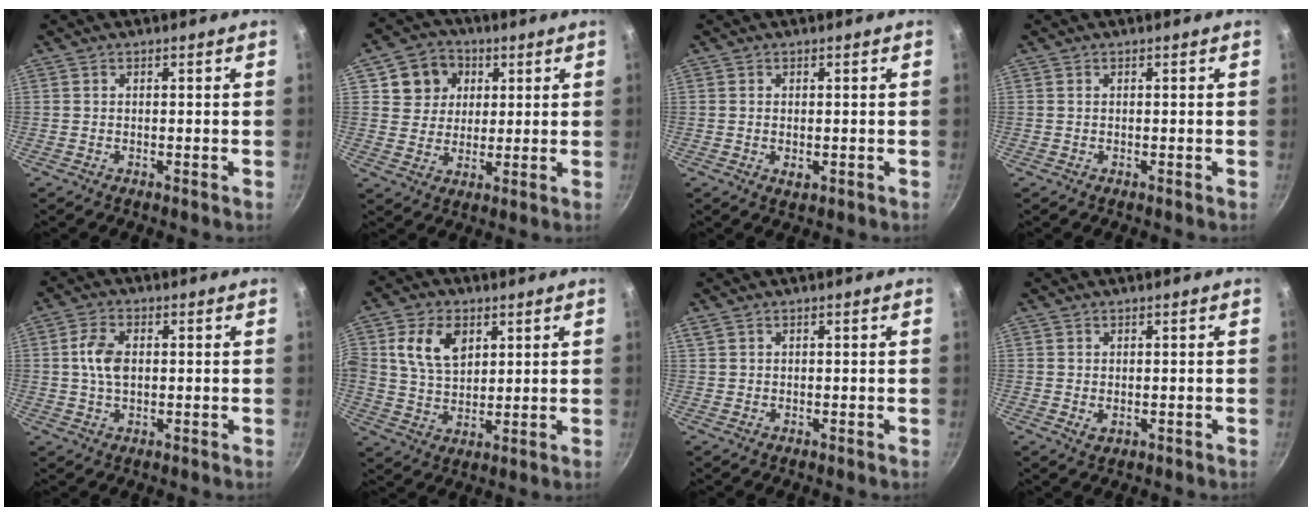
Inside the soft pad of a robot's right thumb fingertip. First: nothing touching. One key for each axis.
{"total": 9.0, "fx": 3.2, "fy": 7.9, "fz": 2.9, "tx": -0.015, "ty": 0.005, "tz": 0.049}
{"total": 1.8, "fx": -0.2, "fy": 1.1, "fz": 1.4, "tx": -0.023, "ty": -0.004, "tz": -0.002}
{"total": 0.0}
{"total": 6.0, "fx": 0.6, "fy": 3.7, "fz": 4.7, "tx": -0.083, "ty": 0.008, "tz": 0.008}
{"total": 10.0, "fx": 3.5, "fy": 6.8, "fz": 6.5, "tx": -0.104, "ty": -0.011, "tz": 0.063}
{"total": 0.8, "fx": 0.5, "fy": 0.4, "fz": 0.5, "tx": -0.010, "ty": 0.004, "tz": 0.012}
{"total": 1.5, "fx": 0.2, "fy": 1.1, "fz": 1.0, "tx": -0.013, "ty": -0.009, "tz": 0.005}